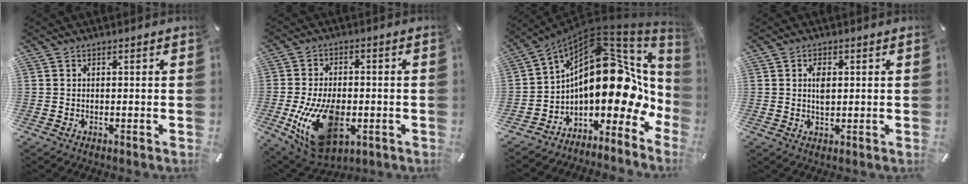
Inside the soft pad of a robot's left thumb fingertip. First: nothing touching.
{"total": 17.2, "force": [-4.1, 10.5, 13.0], "torque": [-0.253, -0.002, -0.061]}
{"total": 21.2, "force": [4.5, 13.1, 16.1], "torque": [-0.230, -0.070, 0.080]}
{"total": 3.4, "force": [0.6, 2.0, 2.7], "torque": [-0.043, 0.000, 0.006]}